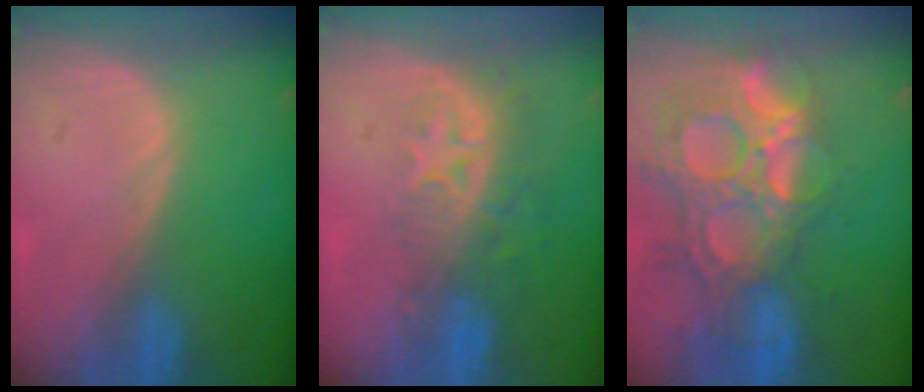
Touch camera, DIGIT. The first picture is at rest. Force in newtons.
{"total": 8.5, "press": 7.0, "slide": 4.8}
{"total": 14.7, "press": 12.2, "slide": 8.1}